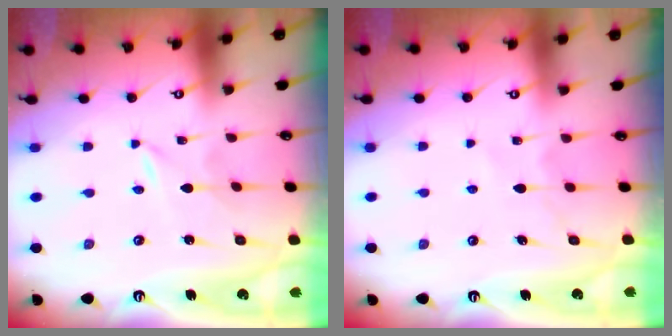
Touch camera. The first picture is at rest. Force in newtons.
{"total": 5.5, "press": 5.5, "slide": 0.5}